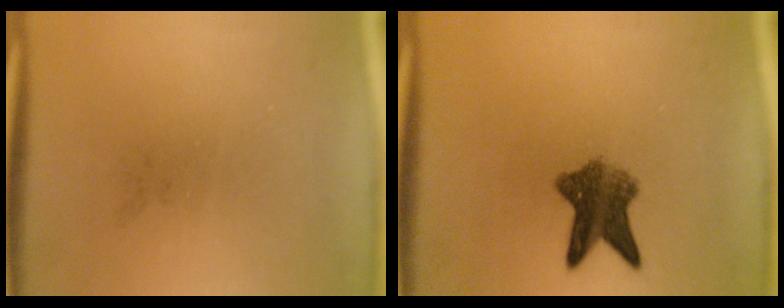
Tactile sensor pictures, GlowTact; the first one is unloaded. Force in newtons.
{"total": 6.8}